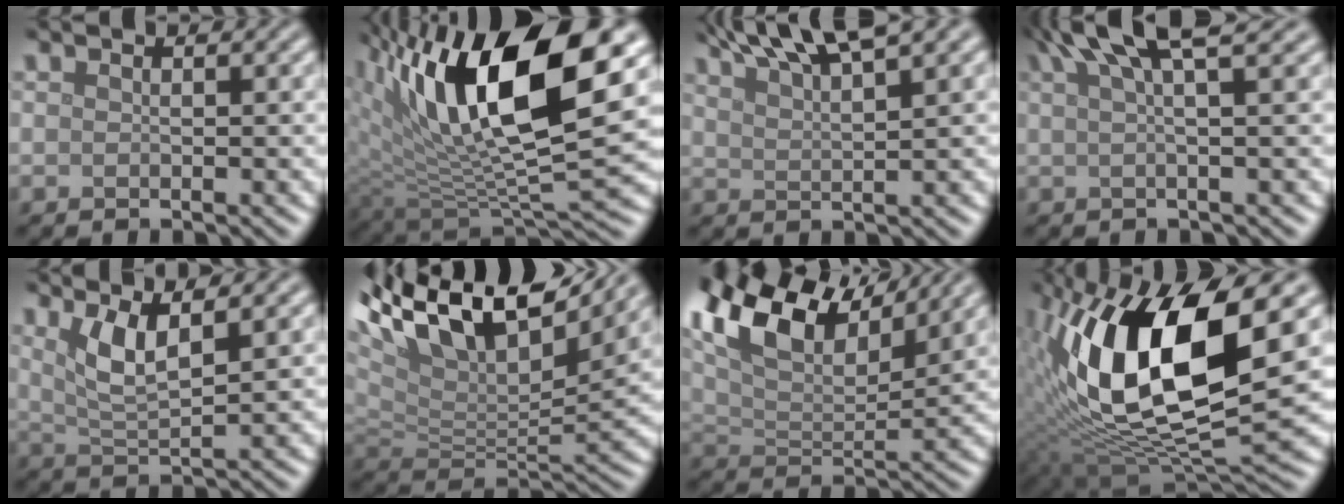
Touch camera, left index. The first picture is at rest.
{"total": 15.1, "force": [6.3, 5.8, 12.5], "torque": [-0.210, 0.003, 0.110]}
{"total": 7.6, "force": [5.8, 1.3, 4.8], "torque": [-0.067, 0.024, 0.084]}
{"total": 6.0, "force": [3.7, 0.9, 4.6], "torque": [-0.067, 0.016, 0.057]}
{"total": 3.8, "force": [1.7, 1.0, 3.2], "torque": [-0.069, -0.005, 0.037]}
{"total": 14.6, "force": [9.0, 6.3, 9.5], "torque": [-0.191, 0.054, 0.153]}
{"total": 13.2, "force": [7.8, 5.9, 8.8], "torque": [-0.182, 0.033, 0.134]}
{"total": 15.2, "force": [2.7, 6.1, 13.6], "torque": [-0.252, -0.002, 0.042]}